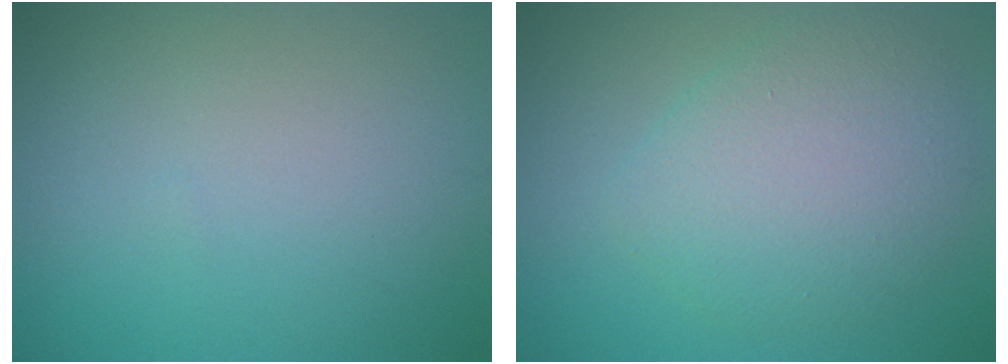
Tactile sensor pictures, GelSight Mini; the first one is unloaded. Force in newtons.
{"total": 4.8, "press": 4.8, "slide": 0.2}